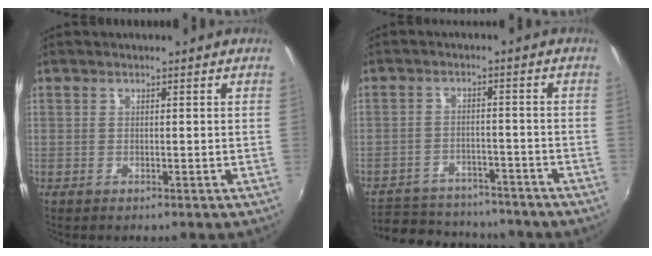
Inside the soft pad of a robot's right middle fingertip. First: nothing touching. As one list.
[{"total": 18.9, "force": [-15.8, 7.7, 7.0], "torque": [-0.161, 0.004, -0.214]}]